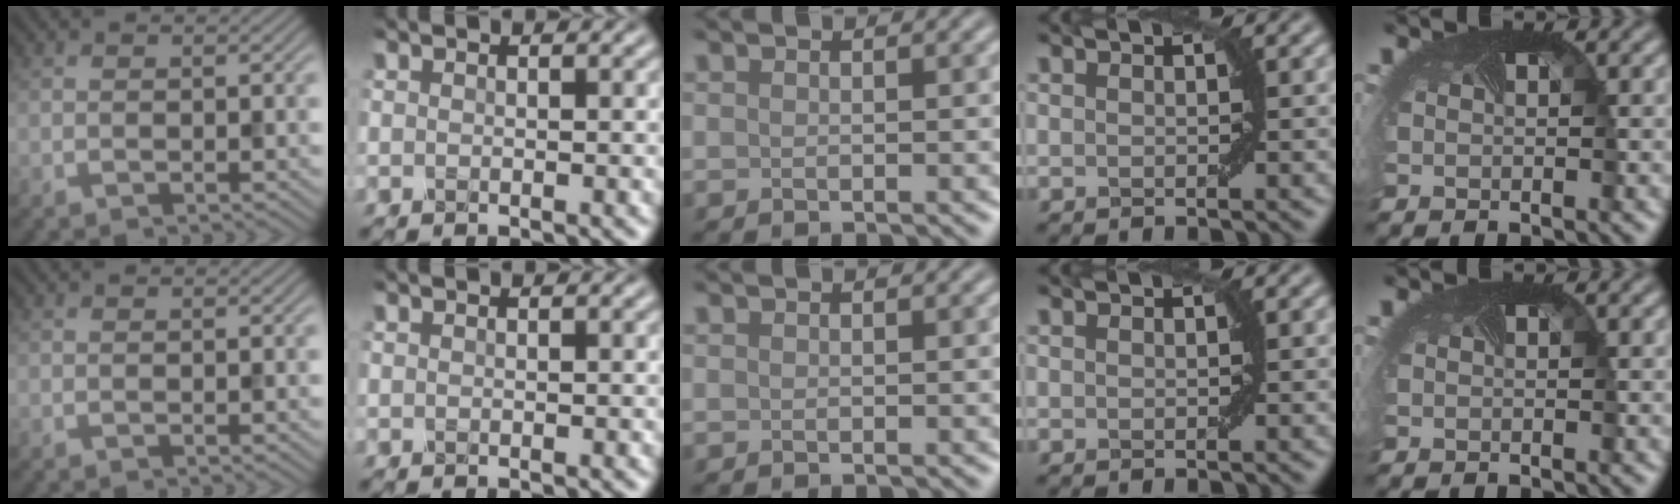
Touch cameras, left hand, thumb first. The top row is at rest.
{}